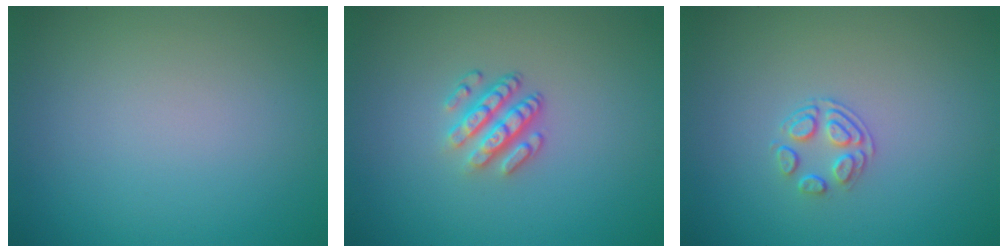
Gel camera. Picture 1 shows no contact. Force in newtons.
{"total": 3.3, "press": 2.5, "slide": 2.2}
{"total": 1.8, "press": 1.2, "slide": 1.4}